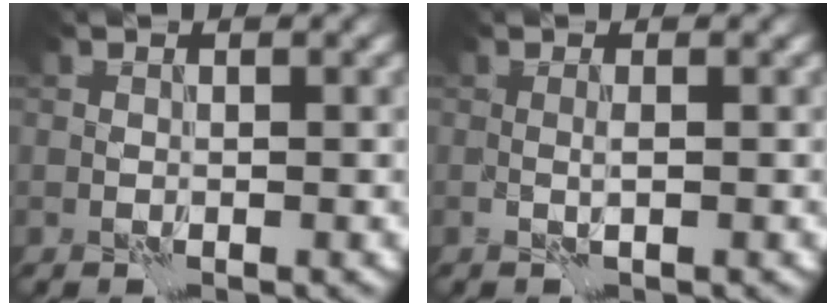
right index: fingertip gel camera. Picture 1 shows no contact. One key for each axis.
{"total": 0.7, "fx": 0.1, "fy": 0.0, "fz": 0.7, "tx": -0.016, "ty": 0.001, "tz": 0.000}